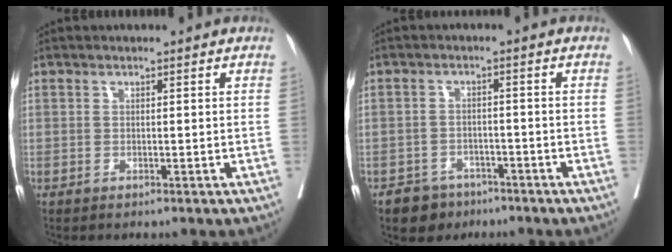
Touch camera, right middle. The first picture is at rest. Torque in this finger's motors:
{"motor_torque": [0.33, -0.40, 0.02, 0.00]}